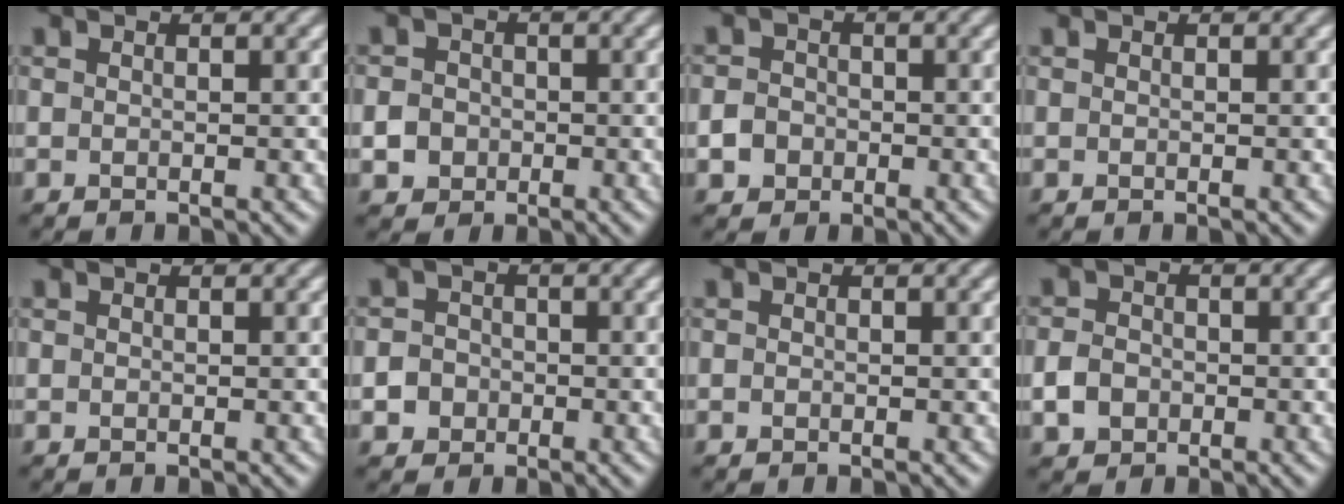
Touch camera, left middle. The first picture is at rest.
{"total": 3.7, "force": [-1.5, 3.3, 0.9], "torque": [0.003, 0.002, -0.040]}
{"total": 3.0, "force": [-1.4, 2.5, 0.7], "torque": [0.006, 0.000, -0.035]}
{"total": 0.0}
{"total": 0.0}
{"total": 3.6, "force": [-1.7, 3.1, 0.5], "torque": [0.015, 0.002, -0.046]}
{"total": 0.0}
{"total": 2.5, "force": [-1.1, 2.0, 0.9], "torque": [-0.018, 0.002, -0.025]}